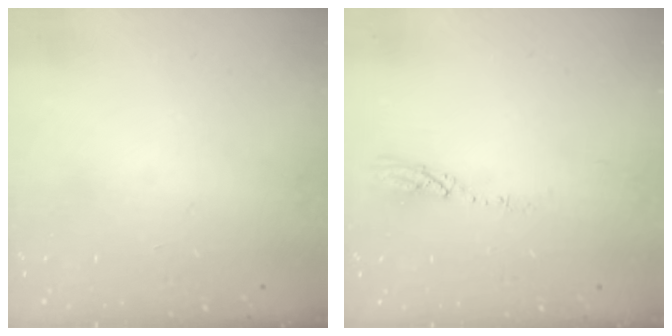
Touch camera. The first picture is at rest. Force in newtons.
{"total": 3.6, "press": 3.6, "slide": 0.3}